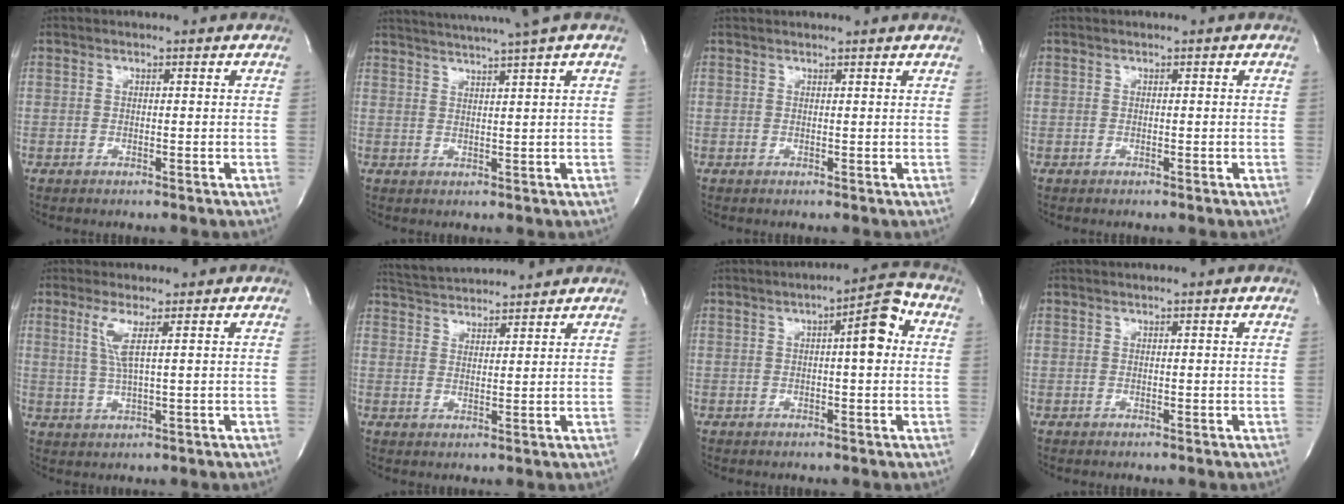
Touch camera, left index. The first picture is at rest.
{"total": 9.5, "force": [8.0, -1.9, 4.9], "torque": [-0.082, 0.002, 0.106]}
{"total": 3.0, "force": [2.9, -0.4, 0.6], "torque": [-0.015, 0.010, 0.029]}
{"total": 0.0}
{"total": 3.8, "force": [1.3, -0.2, 3.6], "torque": [-0.083, -0.007, 0.030]}
{"total": 9.6, "force": [9.2, 0.7, 2.3], "torque": [-0.051, 0.023, 0.146]}
{"total": 5.7, "force": [0.8, 1.0, 5.5], "torque": [-0.076, 0.015, 0.003]}
{"total": 1.0, "force": [0.9, -0.1, 0.3], "torque": [-0.012, -0.002, 0.012]}